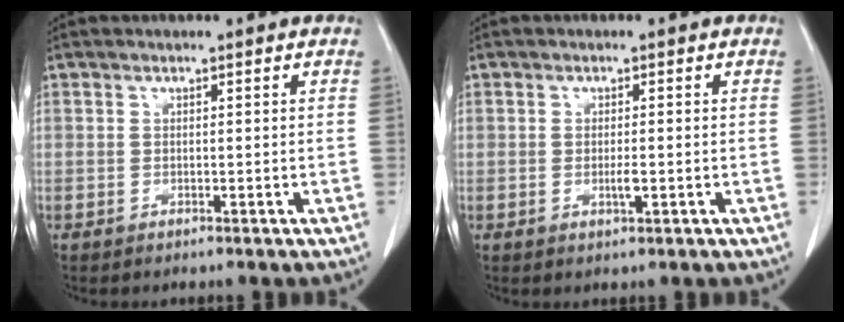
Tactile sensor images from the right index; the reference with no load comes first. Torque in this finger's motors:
{"motor_torque": [0.62, -0.07, 0.15, 0.04]}